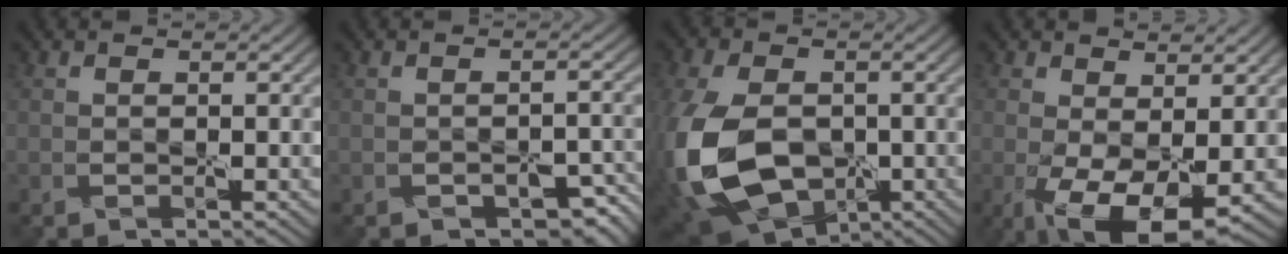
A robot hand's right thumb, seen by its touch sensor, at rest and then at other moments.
{"total": 4.0, "force": [-2.3, 2.2, 2.4], "torque": [-0.034, -0.005, -0.023]}
{"total": 16.0, "force": [-3.6, 10.6, 11.4], "torque": [-0.295, -0.041, -0.060]}
{"total": 8.7, "force": [-1.9, 4.1, 7.5], "torque": [-0.151, -0.017, -0.024]}